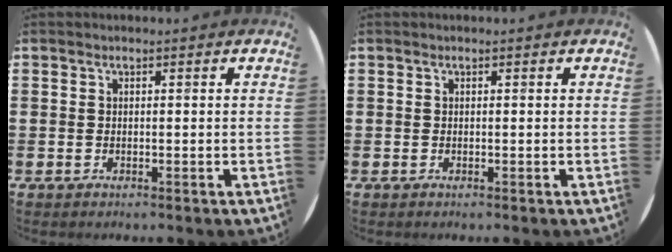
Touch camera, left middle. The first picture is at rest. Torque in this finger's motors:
{"motor_torque": [0.17, -0.13, 0.02, 0.01]}